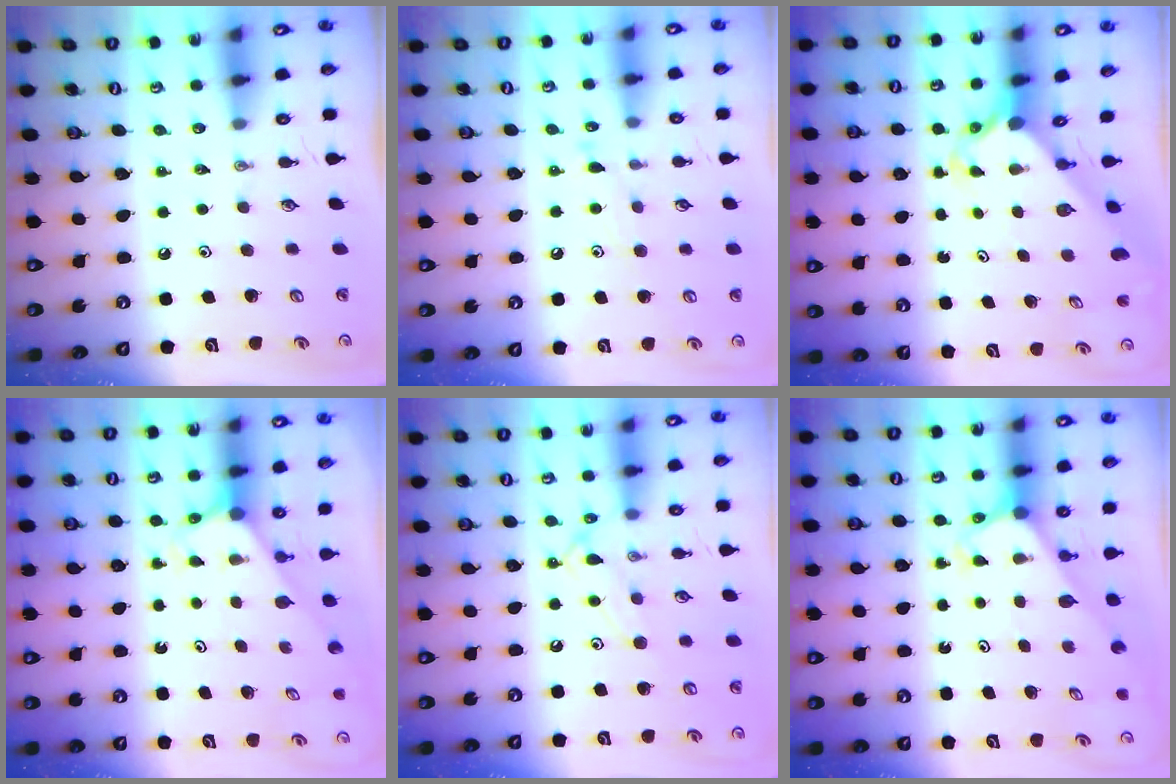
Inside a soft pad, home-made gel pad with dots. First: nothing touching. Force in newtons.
{"total": 7.9, "press": 7.9, "slide": 0.6}
{"total": 2.8, "press": 2.8, "slide": 0.3}
{"total": 2.6, "press": 2.6, "slide": 0.2}
{"total": 11.4, "press": 11.4, "slide": 0.8}
{"total": 2.6, "press": 2.6, "slide": 0.2}